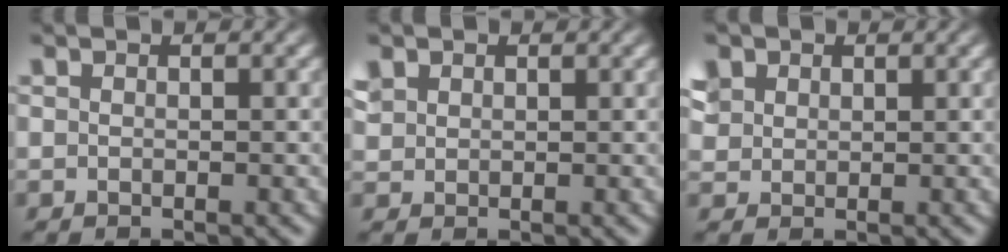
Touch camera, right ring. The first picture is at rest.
{"total": 2.1, "force": [1.1, 1.7, 0.7], "torque": [-0.015, 0.004, 0.024]}
{"total": 3.1, "force": [1.6, 2.4, 1.2], "torque": [-0.028, 0.003, 0.033]}